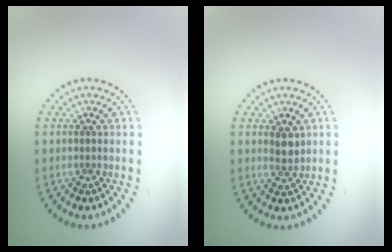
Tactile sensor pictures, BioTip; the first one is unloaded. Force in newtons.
{"total": 1.7, "press": 1.5, "slide": 0.8}